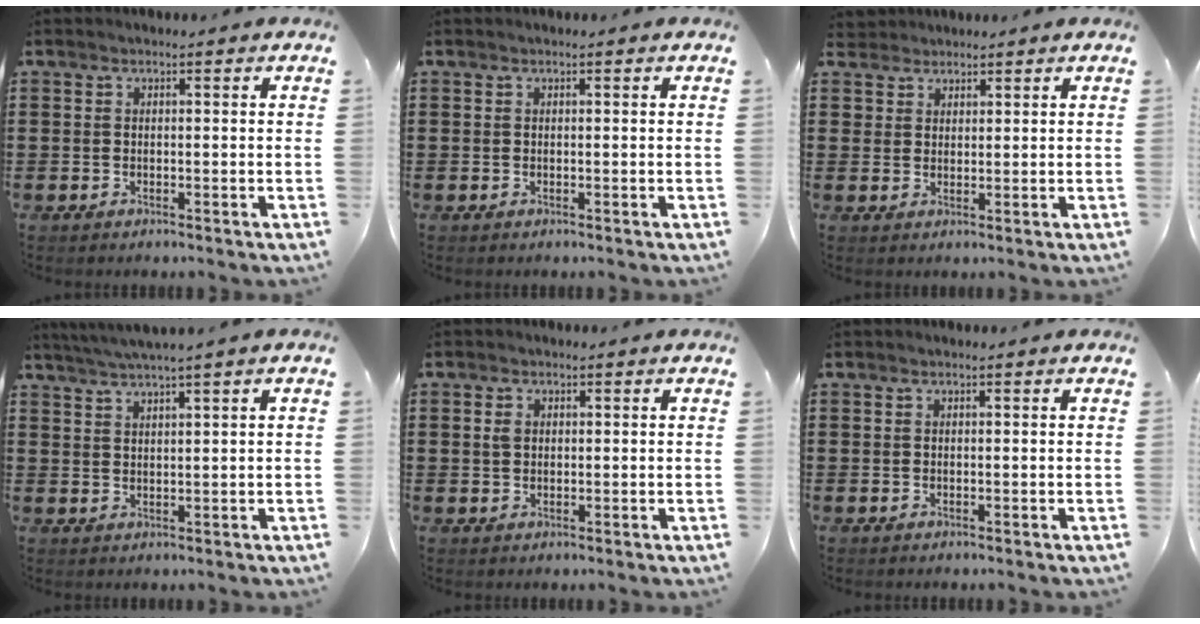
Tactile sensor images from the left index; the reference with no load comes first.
{"total": 0.0}
{"total": 2.5, "force": [2.0, 1.4, -0.2], "torque": [-0.005, 0.008, 0.040]}
{"total": 2.7, "force": [2.2, -0.8, 1.4], "torque": [-0.029, -0.005, 0.040]}
{"total": 1.5, "force": [0.4, 1.1, 0.9], "torque": [-0.021, 0.006, 0.008]}
{"total": 0.0}